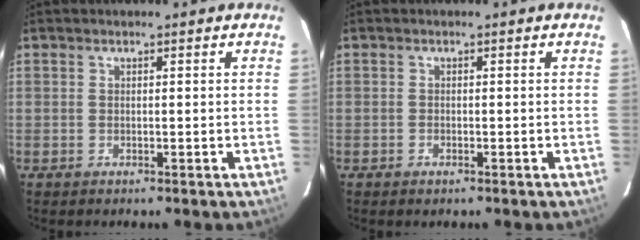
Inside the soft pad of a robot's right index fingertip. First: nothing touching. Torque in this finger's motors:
{"motor_torque": [0.08, -0.05, -0.06, -0.01]}